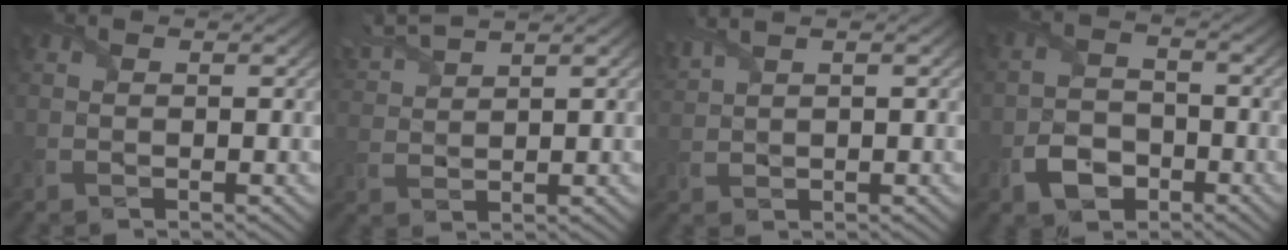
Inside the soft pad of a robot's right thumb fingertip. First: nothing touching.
{"total": 5.0, "force": [4.4, 0.8, 2.3], "torque": [-0.068, 0.021, 0.093]}
{"total": 3.5, "force": [2.8, 0.7, 2.0], "torque": [-0.058, 0.020, 0.059]}
{"total": 4.8, "force": [-2.6, 3.2, 2.5], "torque": [-0.054, -0.003, -0.055]}